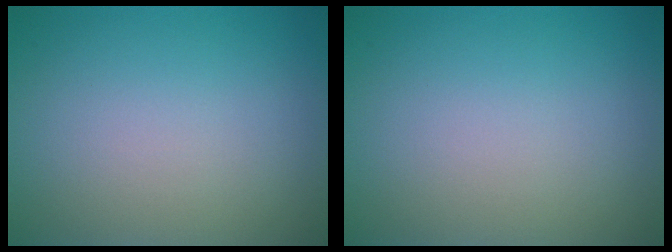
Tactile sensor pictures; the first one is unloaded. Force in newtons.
{"total": 0.0}